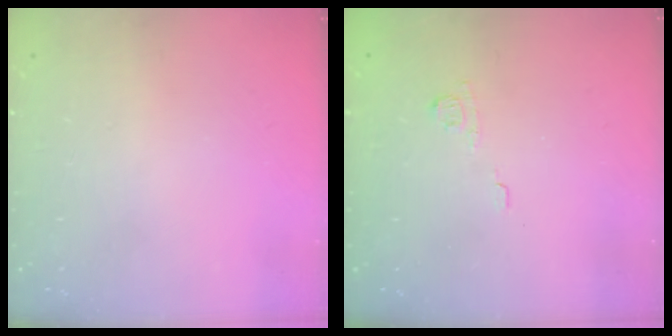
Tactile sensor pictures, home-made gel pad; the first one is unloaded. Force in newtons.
{"total": 3.8, "press": 3.7, "slide": 1.0}